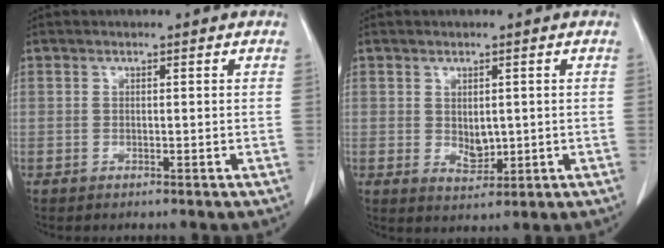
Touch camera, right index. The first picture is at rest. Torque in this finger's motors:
{"motor_torque": [0.09, 0.02, 0.00, 0.01]}